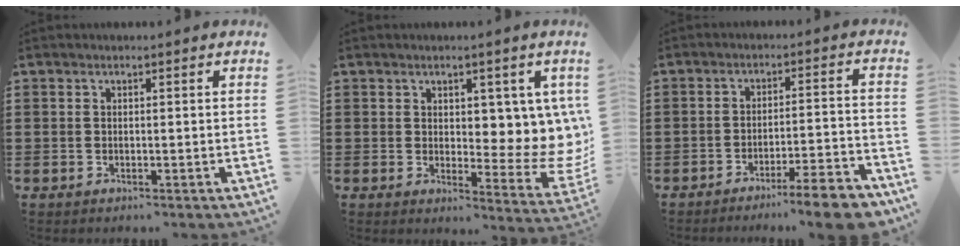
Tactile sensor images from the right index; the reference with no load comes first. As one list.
[{"total": 5.8, "force": [2.9, 3.6, 3.6], "torque": [-0.051, -0.020, 0.049]}, {"total": 8.1, "force": [-6.7, 0.3, 4.5], "torque": [-0.062, 0.004, -0.122]}]